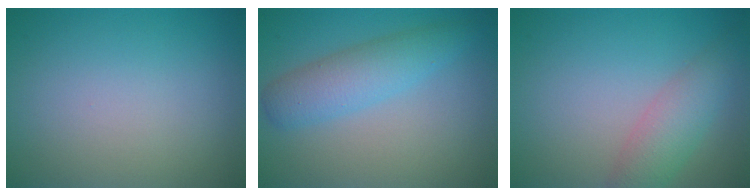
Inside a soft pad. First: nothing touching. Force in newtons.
{"total": 3.9, "press": 3.9, "slide": 0.1}
{"total": 3.6, "press": 3.6, "slide": 0.2}